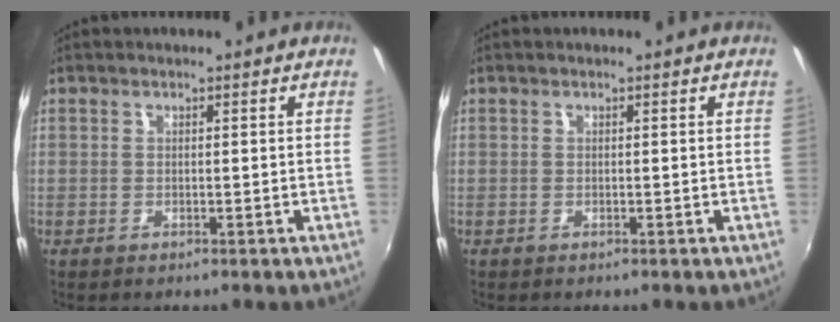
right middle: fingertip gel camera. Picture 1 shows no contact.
{"total": 0.0}